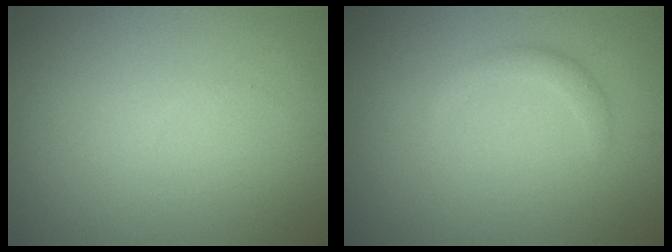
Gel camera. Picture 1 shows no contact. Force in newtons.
{"total": 1.3, "press": 1.3, "slide": 0.1}